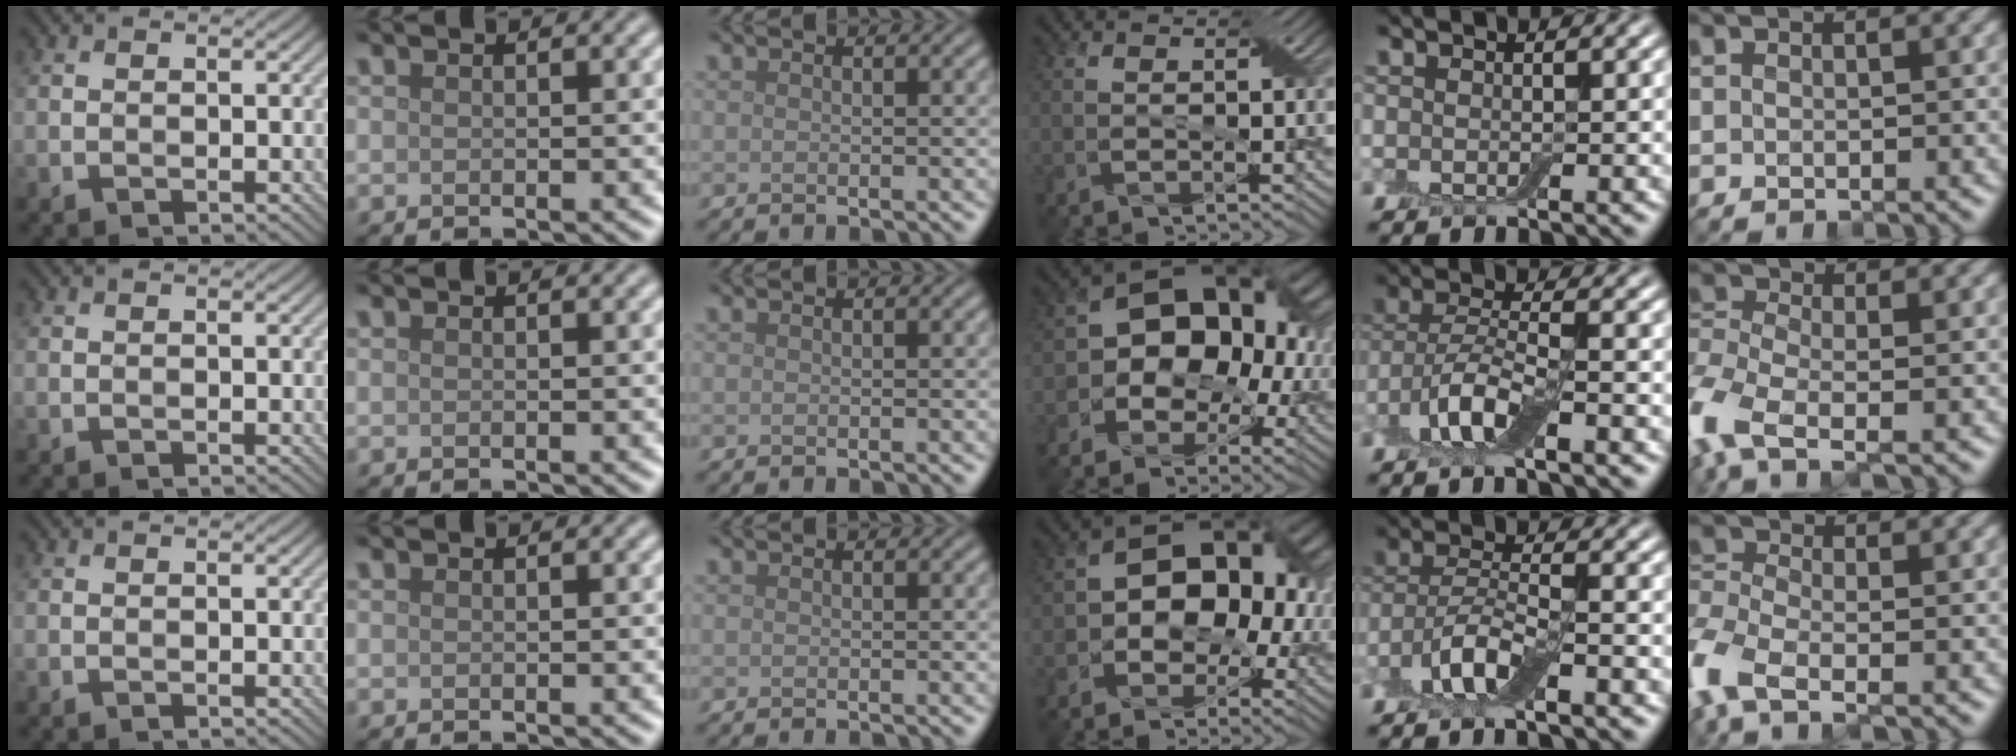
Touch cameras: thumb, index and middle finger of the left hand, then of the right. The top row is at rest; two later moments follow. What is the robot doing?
{"motion": "pour", "object": "bowl"}